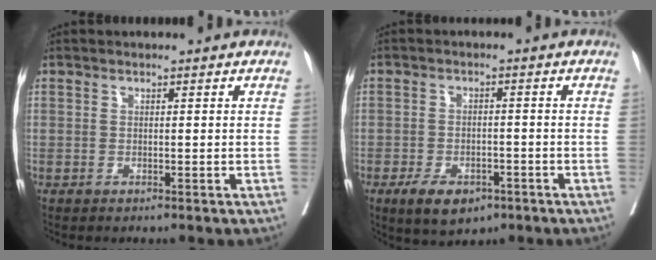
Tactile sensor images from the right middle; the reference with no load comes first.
{"total": 7.2, "force": [-4.4, 3.7, 4.2], "torque": [-0.068, -0.002, -0.067]}